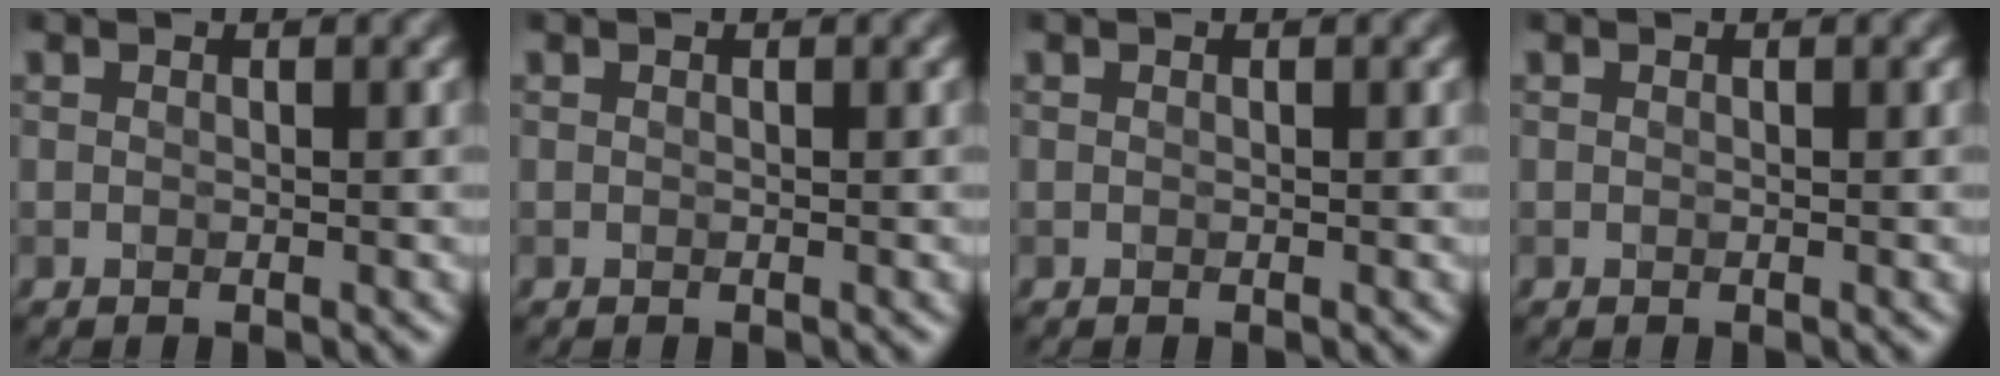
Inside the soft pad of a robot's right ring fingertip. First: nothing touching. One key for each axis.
{"total": 0.0}
{"total": 0.0}
{"total": 0.0}